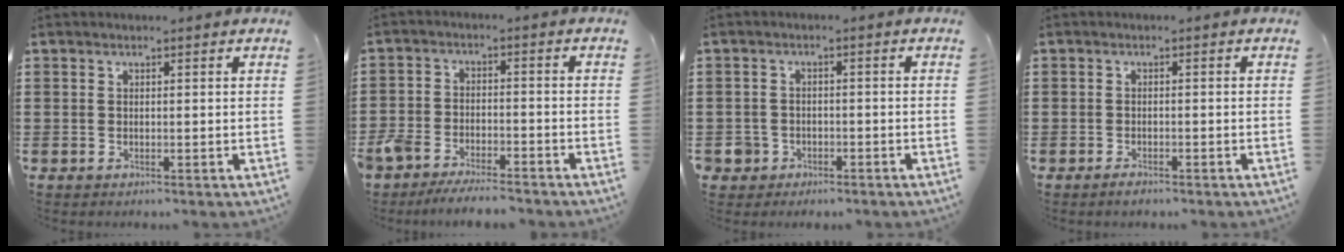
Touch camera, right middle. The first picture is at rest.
{"total": 5.2, "force": [-4.9, 1.1, 1.2], "torque": [-0.040, 0.001, -0.105]}
{"total": 2.8, "force": [-2.3, 1.6, -0.1], "torque": [-0.004, 0.000, -0.053]}
{"total": 1.1, "force": [-1.0, 0.2, 0.4], "torque": [-0.010, -0.004, -0.018]}